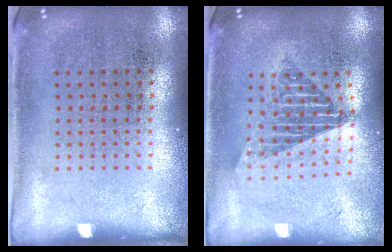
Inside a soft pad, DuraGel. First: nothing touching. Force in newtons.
{"total": 1.7, "press": 1.4, "slide": 1.1}